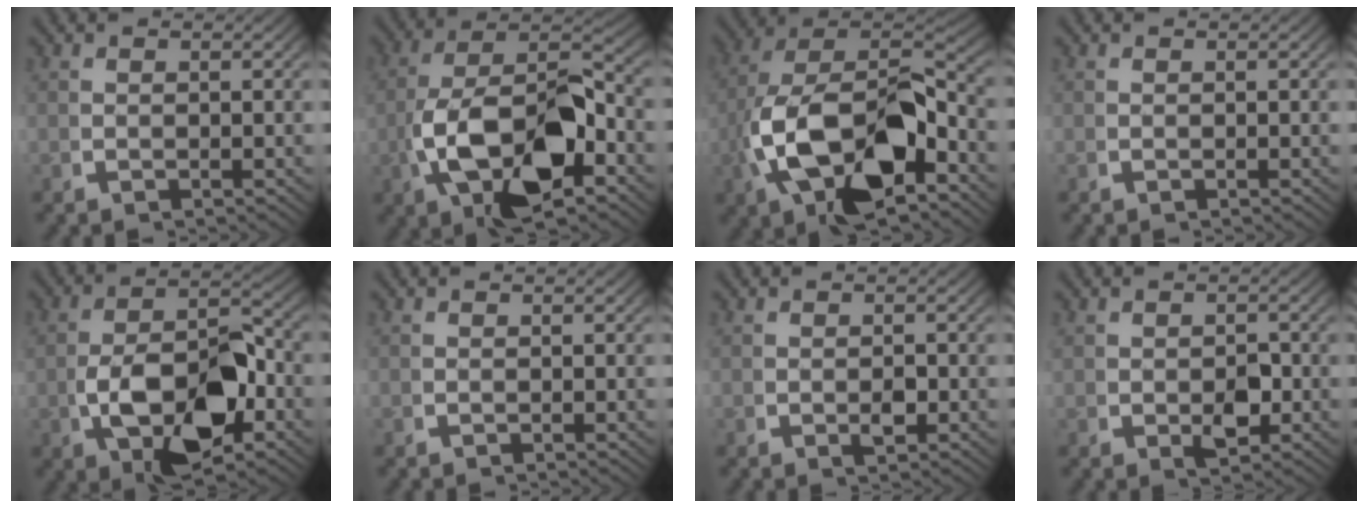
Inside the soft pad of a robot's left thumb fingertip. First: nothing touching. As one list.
[{"total": 15.1, "force": [-1.8, 8.6, 12.3], "torque": [-0.248, -0.040, -0.008]}, {"total": 18.5, "force": [-1.6, 11.8, 14.2], "torque": [-0.292, -0.044, -0.005]}, {"total": 0.0}, {"total": 11.3, "force": [-1.6, 6.1, 9.4], "torque": [-0.177, -0.023, -0.012]}, {"total": 0.0}, {"total": 1.4, "force": [-0.1, 0.3, 1.3], "torque": [-0.019, 0.004, -0.001]}, {"total": 2.6, "force": [-0.1, 1.3, 2.2], "torque": [-0.032, -0.007, 0.007]}]